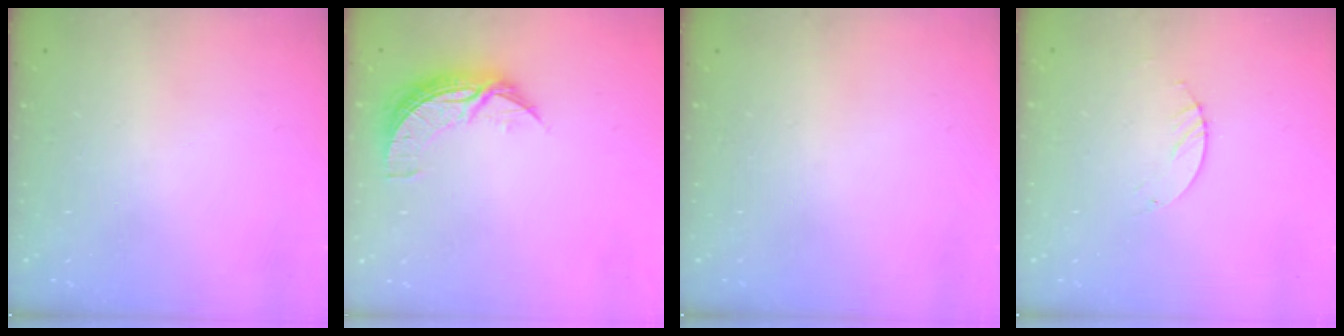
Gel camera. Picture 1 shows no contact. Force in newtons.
{"total": 8.3, "press": 8.3, "slide": 0.5}
{"total": 0.0}
{"total": 0.9, "press": 0.8, "slide": 0.2}